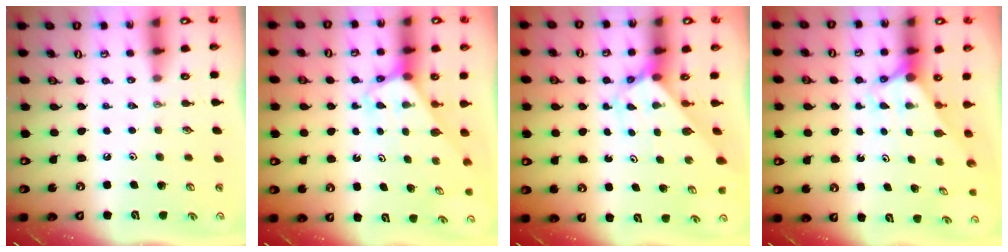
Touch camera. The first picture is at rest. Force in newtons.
{"total": 3.2, "press": 3.2, "slide": 0.2}
{"total": 2.6, "press": 2.6, "slide": 0.2}
{"total": 2.8, "press": 2.8, "slide": 0.0}